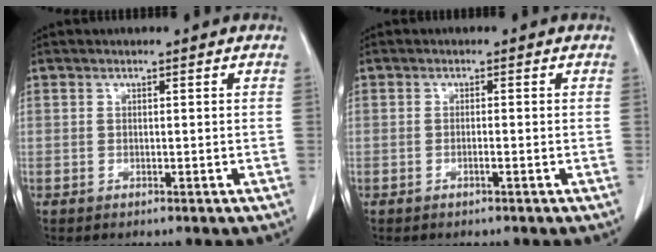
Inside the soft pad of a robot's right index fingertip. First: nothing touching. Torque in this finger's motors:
{"motor_torque": [-0.17, 0.01, -0.01, -0.01]}